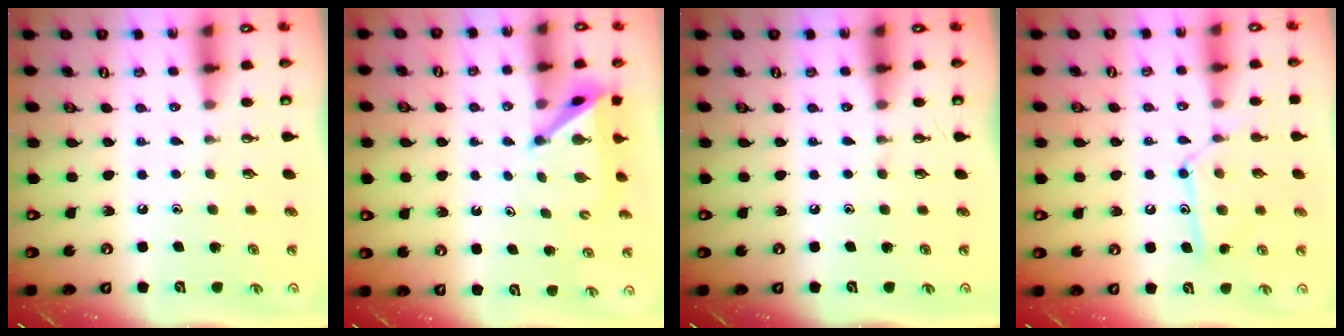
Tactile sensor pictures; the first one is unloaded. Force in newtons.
{"total": 4.9, "press": 4.9, "slide": 0.6}
{"total": 0.0}
{"total": 12.5, "press": 12.5, "slide": 0.9}